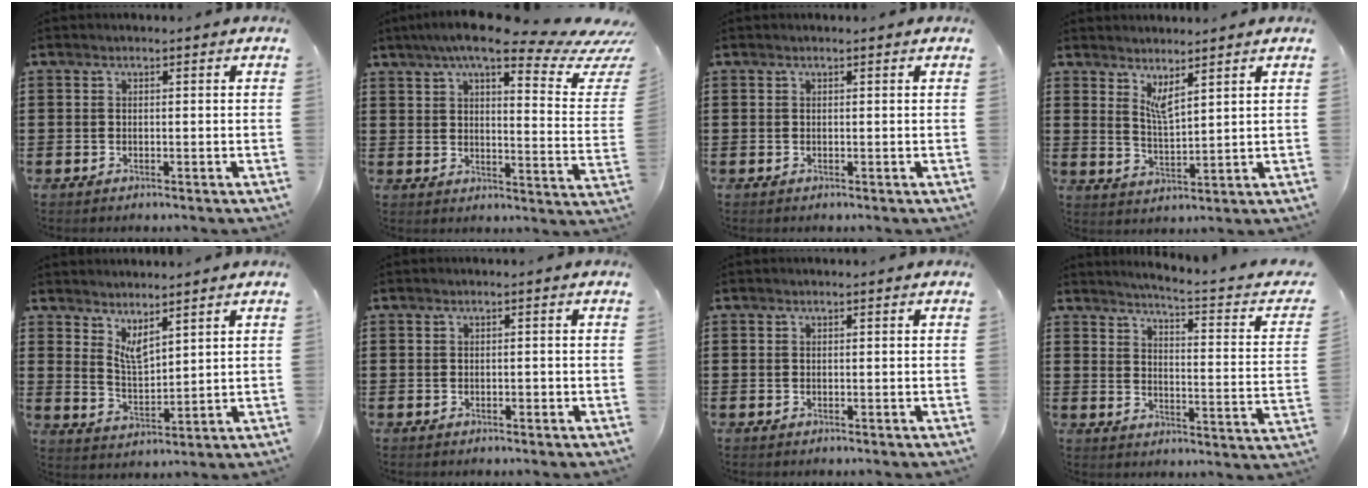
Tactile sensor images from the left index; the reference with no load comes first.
{"total": 10.6, "force": [7.8, 1.5, 7.0], "torque": [-0.132, -0.039, 0.125]}
{"total": 0.0}
{"total": 3.6, "force": [2.9, 0.4, 2.0], "torque": [-0.048, -0.005, 0.052]}
{"total": 4.2, "force": [3.7, 0.9, 1.8], "torque": [-0.046, -0.010, 0.068]}
{"total": 0.6, "force": [-0.2, 0.3, 0.5], "torque": [-0.010, -0.002, -0.003]}
{"total": 0.0}
{"total": 3.5, "force": [2.7, -0.8, 2.0], "torque": [-0.056, -0.032, 0.035]}